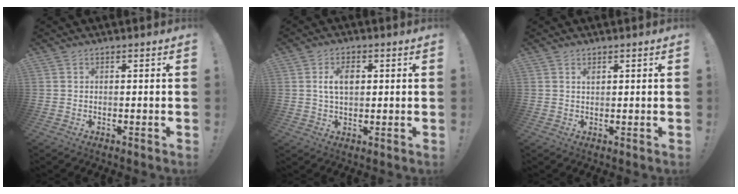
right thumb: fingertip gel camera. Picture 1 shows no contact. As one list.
[{"total": 5.9, "force": [1.3, 3.7, 4.5], "torque": [-0.070, 0.003, 0.020]}, {"total": 1.0, "force": [0.7, 0.4, 0.6], "torque": [0.003, -0.006, 0.010]}]